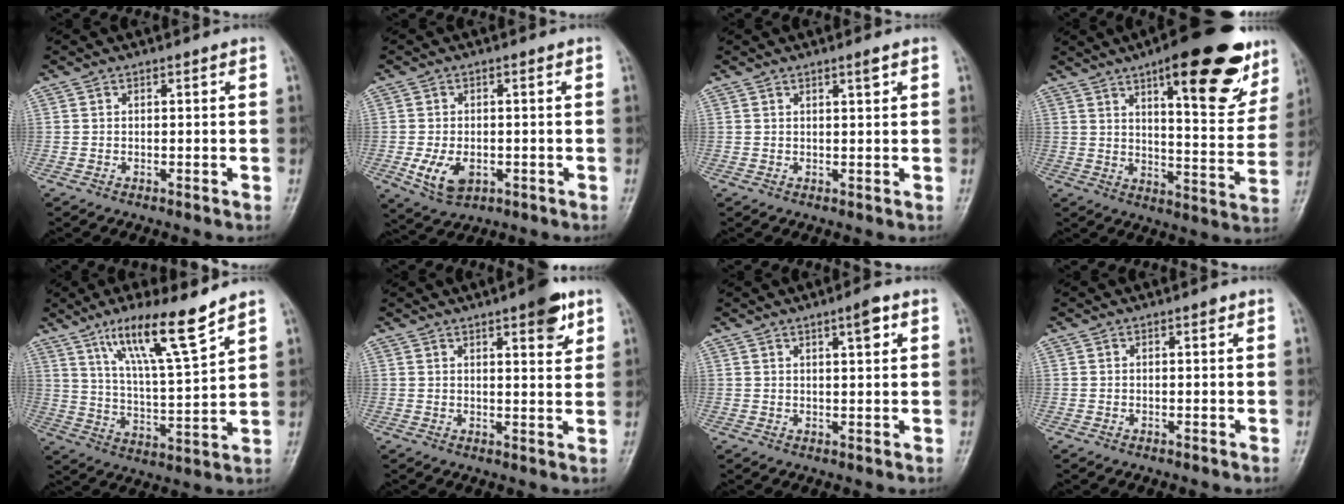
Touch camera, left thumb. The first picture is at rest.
{"total": 6.5, "force": [-1.8, 4.2, 4.6], "torque": [-0.083, -0.006, -0.023]}
{"total": 1.5, "force": [0.9, 0.1, 1.1], "torque": [-0.017, -0.005, 0.016]}
{"total": 22.3, "force": [12.6, 7.1, 17.0], "torque": [-0.191, -0.047, 0.178]}
{"total": 13.7, "force": [9.3, 1.5, 10.0], "torque": [-0.172, -0.053, 0.172]}
{"total": 6.6, "force": [3.7, 2.0, 5.0], "torque": [-0.054, -0.016, 0.044]}
{"total": 3.6, "force": [1.8, 0.8, 3.0], "torque": [-0.041, -0.007, 0.027]}
{"total": 0.6, "force": [0.3, 0.3, 0.4], "torque": [-0.004, 0.000, 0.001]}